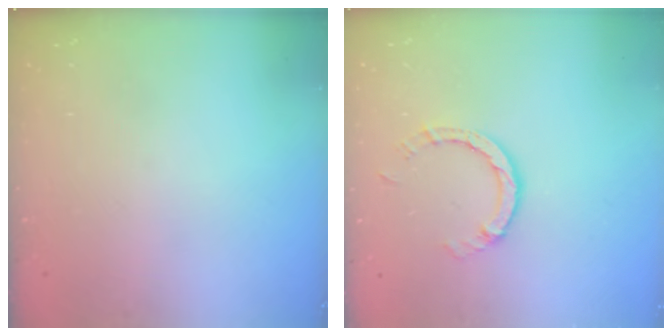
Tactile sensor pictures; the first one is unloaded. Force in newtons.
{"total": 3.9, "press": 3.9, "slide": 0.2}